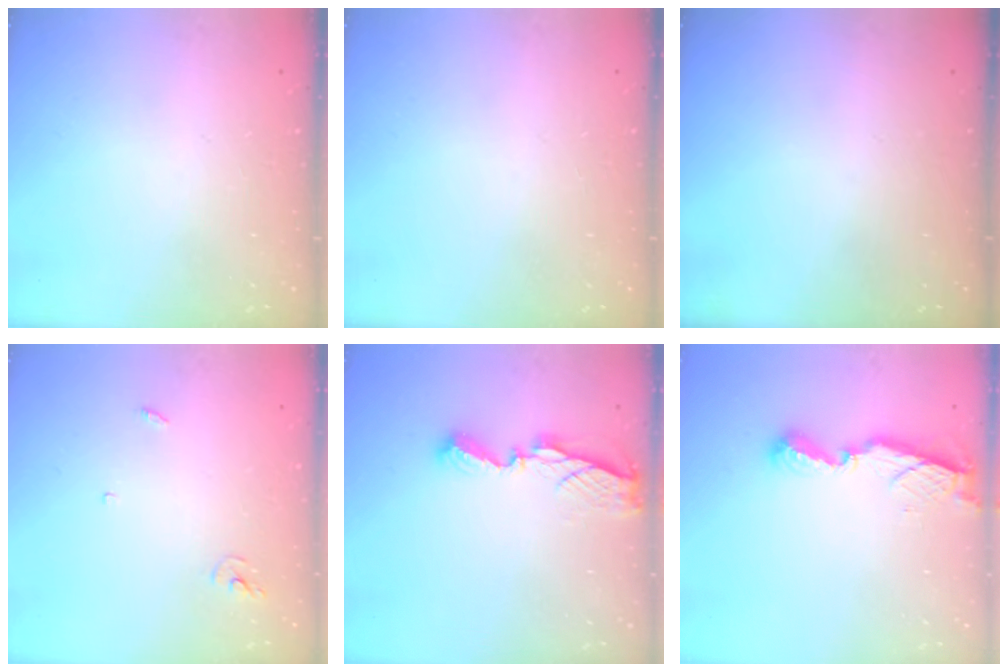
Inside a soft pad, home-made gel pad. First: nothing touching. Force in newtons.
{"total": 0.0}
{"total": 0.0}
{"total": 2.9, "press": 2.9, "slide": 0.2}
{"total": 6.7, "press": 6.7, "slide": 0.2}
{"total": 7.9, "press": 7.8, "slide": 0.3}